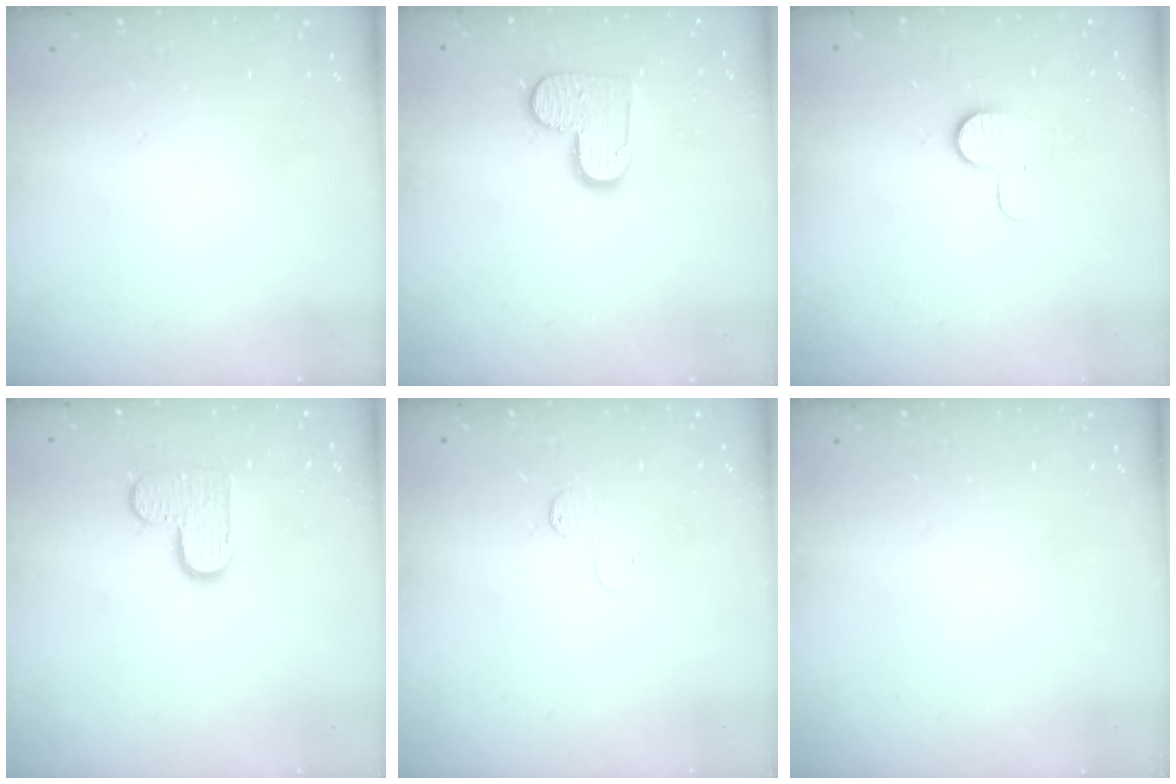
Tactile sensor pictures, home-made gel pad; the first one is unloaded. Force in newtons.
{"total": 9.7, "press": 9.7, "slide": 0.5}
{"total": 7.0, "press": 7.0, "slide": 0.6}
{"total": 8.3, "press": 8.2, "slide": 0.5}
{"total": 2.6, "press": 2.6, "slide": 0.3}
{"total": 0.0}